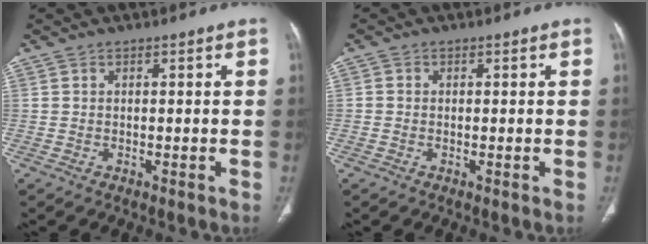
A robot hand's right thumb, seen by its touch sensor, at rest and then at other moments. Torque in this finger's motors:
{"motor_torque": [-0.15, -0.19, 0.42, -0.04, -0.01]}